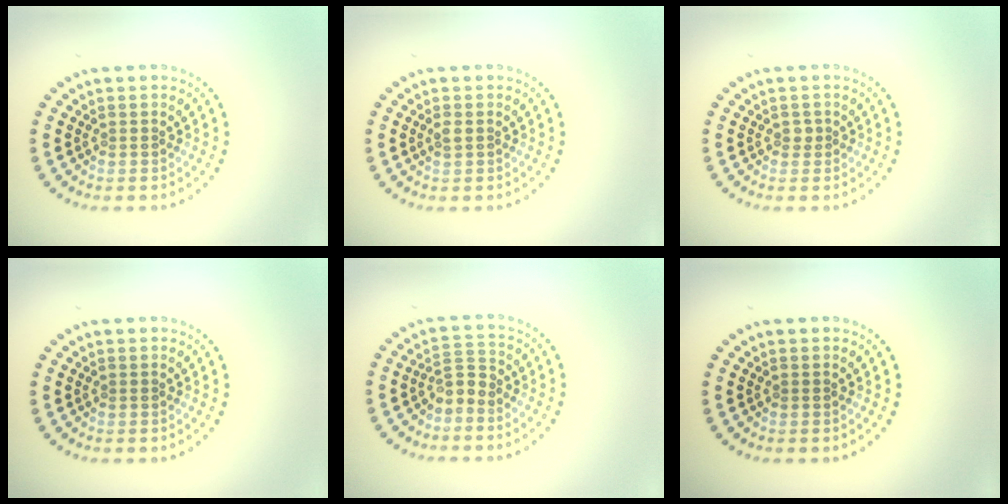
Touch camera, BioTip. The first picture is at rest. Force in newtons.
{"total": 0.8, "press": 0.7, "slide": 0.3}
{"total": 0.9, "press": 0.7, "slide": 0.5}
{"total": 0.0}
{"total": 2.0, "press": 1.4, "slide": 1.3}
{"total": 0.0}